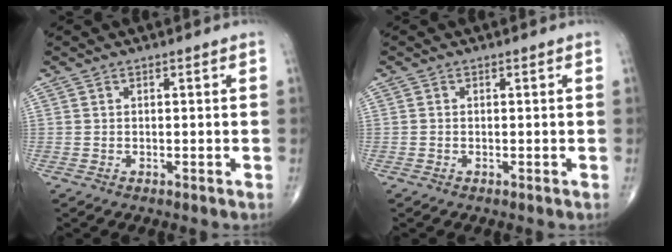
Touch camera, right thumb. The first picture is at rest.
{"total": 0.0}